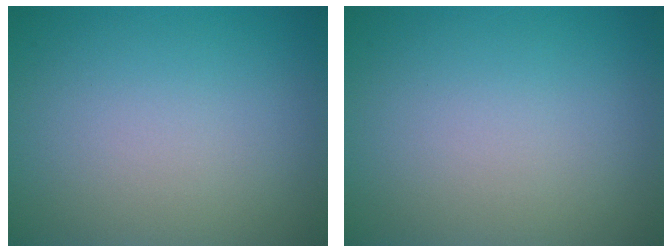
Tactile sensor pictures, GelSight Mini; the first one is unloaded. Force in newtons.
{"total": 0.0}